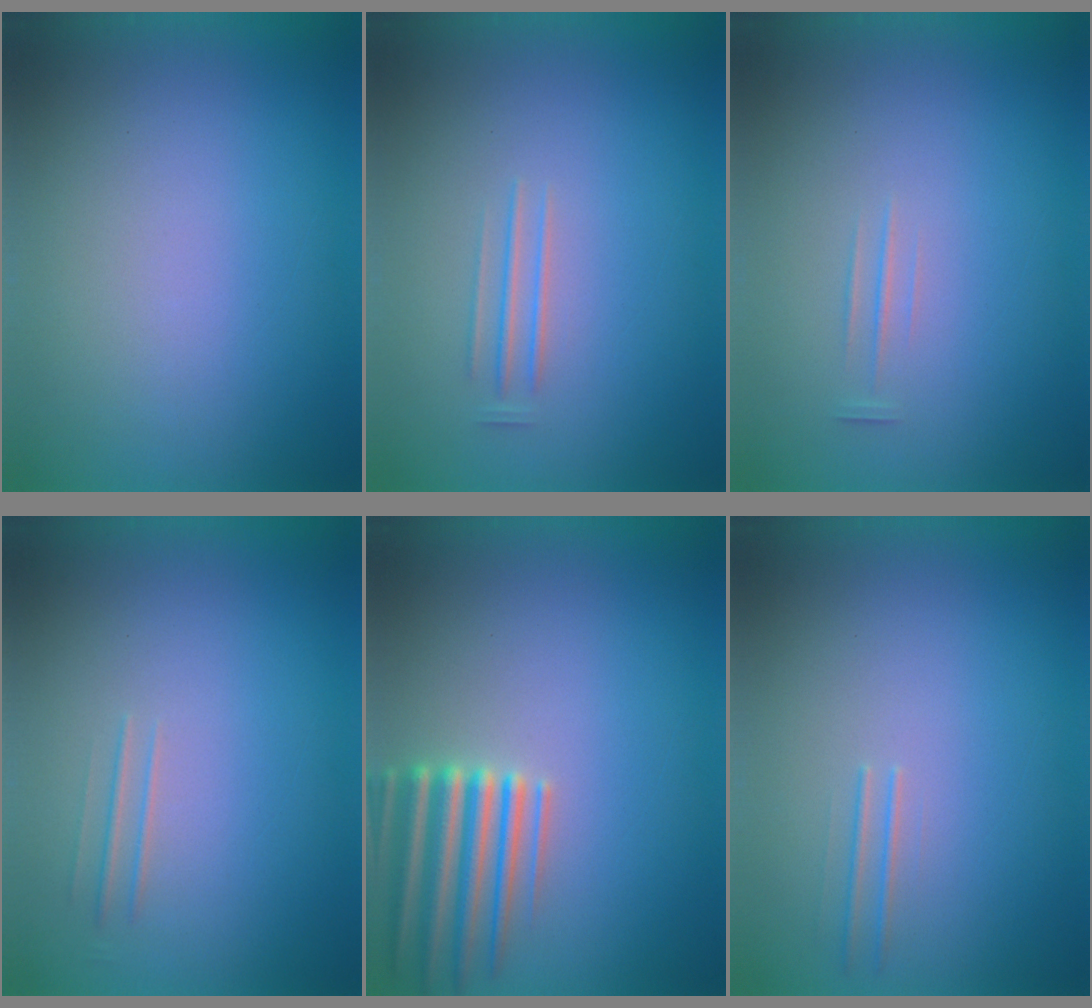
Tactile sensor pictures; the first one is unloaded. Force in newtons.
{"total": 1.7}
{"total": 1.6}
{"total": 1.5}
{"total": 5.2}
{"total": 1.5}